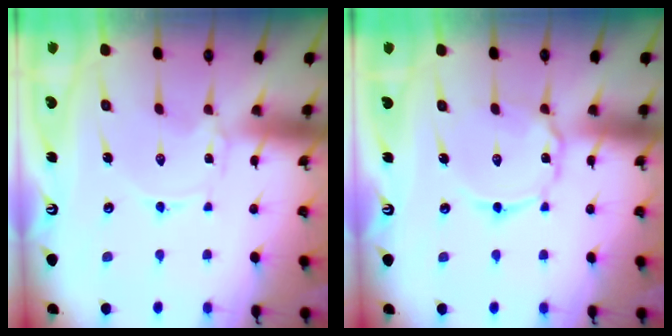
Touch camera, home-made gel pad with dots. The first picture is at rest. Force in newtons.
{"total": 5.7, "press": 5.7, "slide": 0.5}